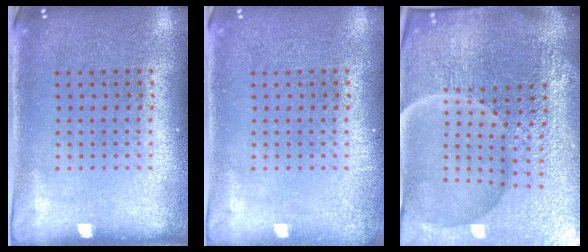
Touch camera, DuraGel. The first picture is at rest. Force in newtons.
{"total": 0.7, "press": 0.7, "slide": 0.0}
{"total": 6.8, "press": 6.0, "slide": 3.1}